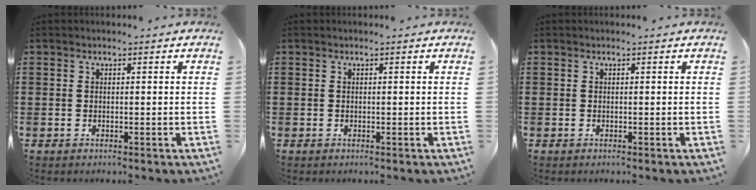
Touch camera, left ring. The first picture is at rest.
{"total": 0.0}
{"total": 0.0}